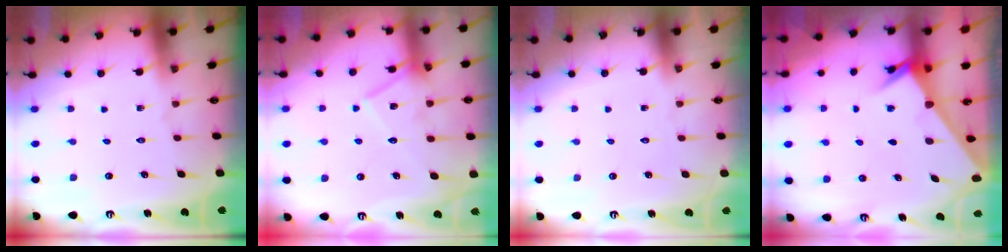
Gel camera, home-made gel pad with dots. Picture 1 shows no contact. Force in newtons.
{"total": 12.7, "press": 12.7, "slide": 0.7}
{"total": 1.7, "press": 1.7, "slide": 0.1}
{"total": 2.5, "press": 2.5, "slide": 0.2}